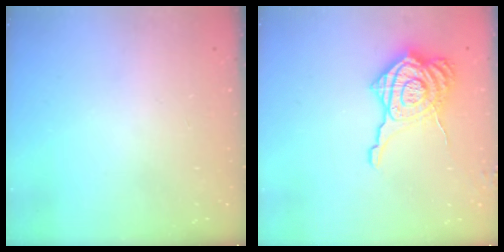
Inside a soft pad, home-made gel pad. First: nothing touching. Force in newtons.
{"total": 14.8, "press": 14.7, "slide": 1.5}